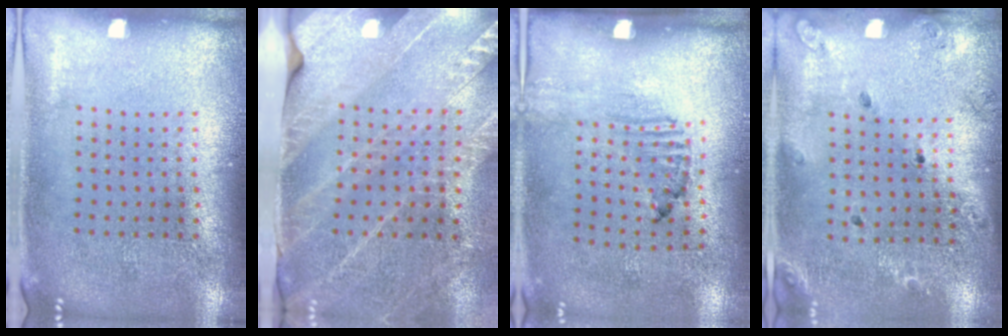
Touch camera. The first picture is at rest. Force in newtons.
{"total": 2.7, "press": 2.6, "slide": 0.7}
{"total": 1.6, "press": 1.1, "slide": 1.2}
{"total": 1.3, "press": 1.2, "slide": 0.4}